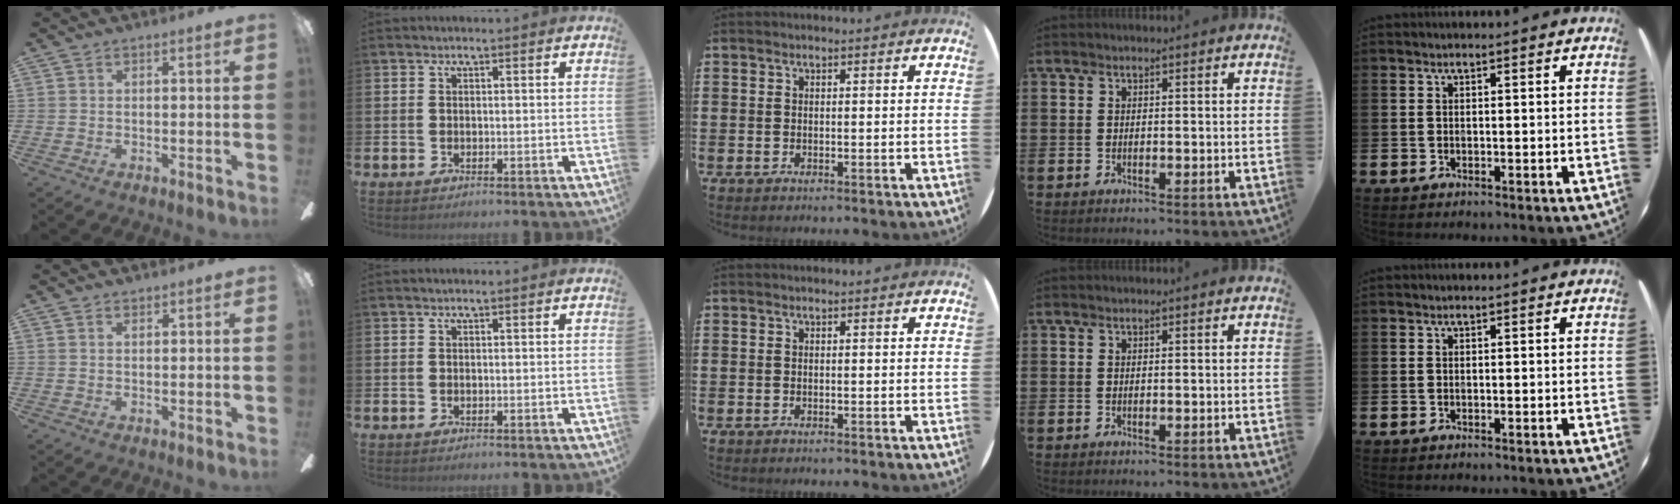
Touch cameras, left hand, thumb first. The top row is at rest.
{"thumb": {"total": 0.8, "force": [0.6, 0.4, 0.3], "torque": [-0.006, 0.001, 0.012]}}